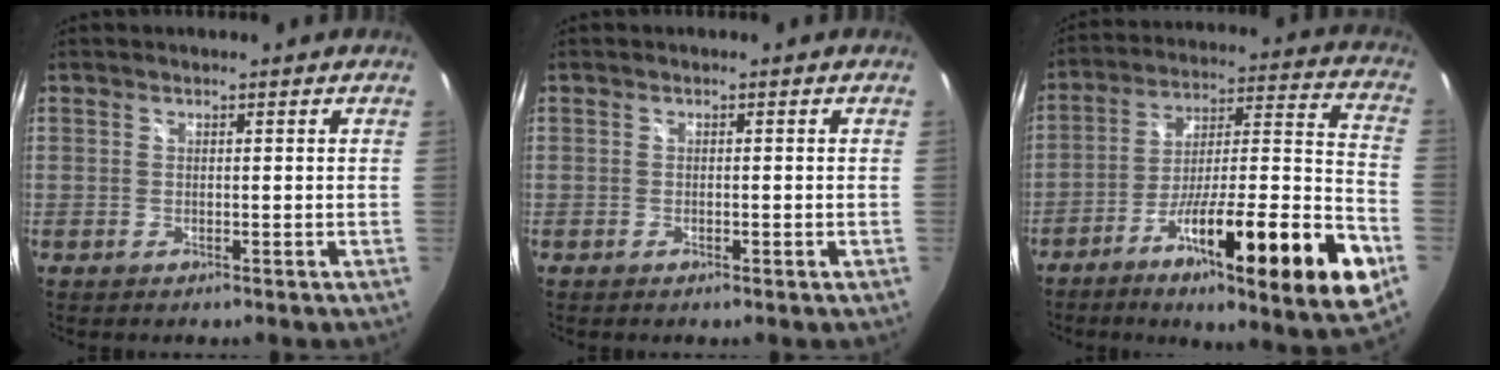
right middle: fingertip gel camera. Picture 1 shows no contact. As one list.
[{"total": 0.7, "force": [-0.4, 0.1, 0.6], "torque": [-0.008, 0.001, -0.008]}, {"total": 25.0, "force": [-11.5, 2.0, 22.1], "torque": [-0.319, -0.030, -0.181]}]